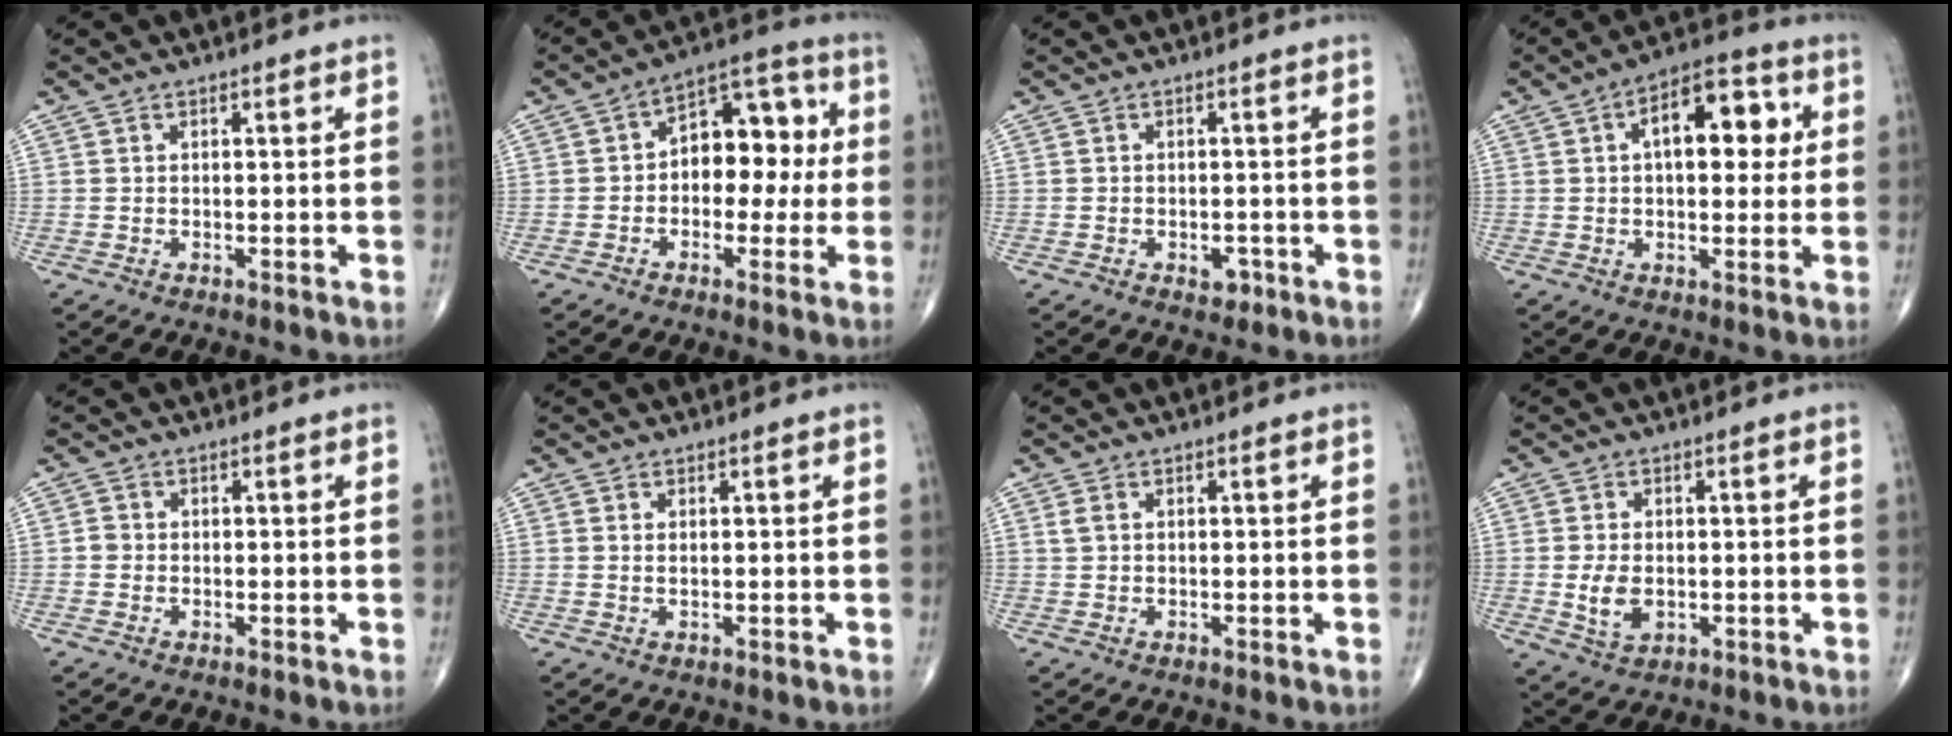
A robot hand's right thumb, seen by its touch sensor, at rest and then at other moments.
{"total": 12.5, "force": [0.2, 8.1, 9.5], "torque": [-0.091, 0.039, -0.009]}
{"total": 2.9, "force": [-1.3, 2.0, 1.7], "torque": [-0.005, 0.008, -0.015]}
{"total": 12.9, "force": [2.8, 6.7, 10.6], "torque": [-0.124, 0.019, 0.035]}
{"total": 1.2, "force": [-0.2, 1.1, 0.3], "torque": [0.000, 0.004, -0.005]}
{"total": 0.6, "force": [0.2, 0.1, 0.5], "torque": [-0.013, -0.001, 0.005]}
{"total": 1.2, "force": [0.5, 0.7, 0.8], "torque": [-0.024, 0.006, 0.013]}
{"total": 5.0, "force": [-0.5, 3.2, 3.8], "torque": [-0.066, -0.006, -0.002]}